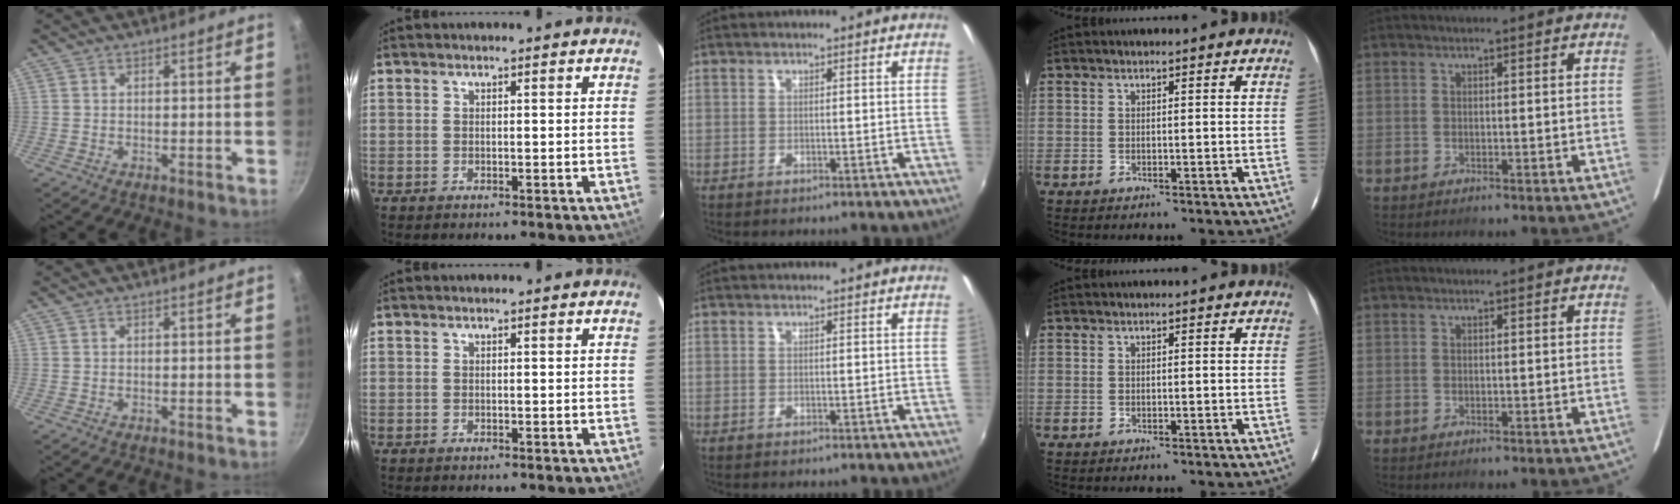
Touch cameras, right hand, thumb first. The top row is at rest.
{}